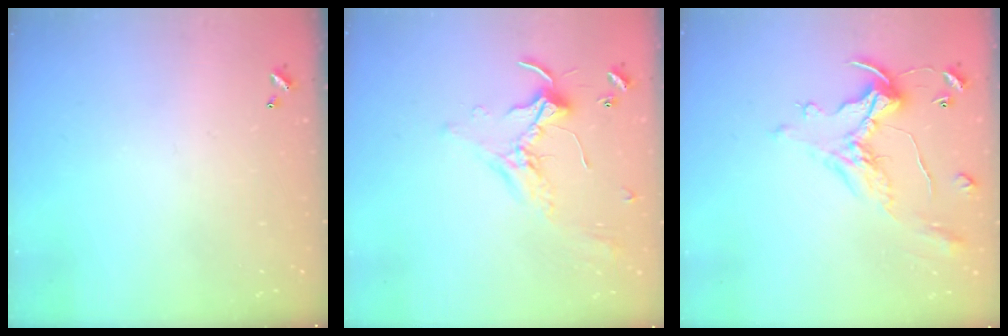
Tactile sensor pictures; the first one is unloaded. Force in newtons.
{"total": 1.7, "press": 1.6, "slide": 0.2}
{"total": 1.8, "press": 1.5, "slide": 1.1}